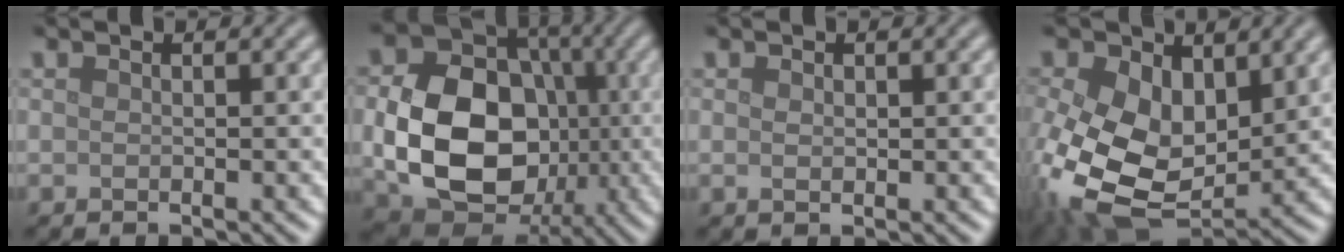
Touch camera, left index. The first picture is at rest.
{"total": 12.0, "force": [-1.5, 9.1, 7.6], "torque": [-0.147, -0.007, -0.022]}
{"total": 0.6, "force": [0.2, 0.4, 0.4], "torque": [-0.009, 0.000, 0.005]}
{"total": 12.9, "force": [0.3, 8.7, 9.5], "torque": [-0.218, -0.032, 0.011]}